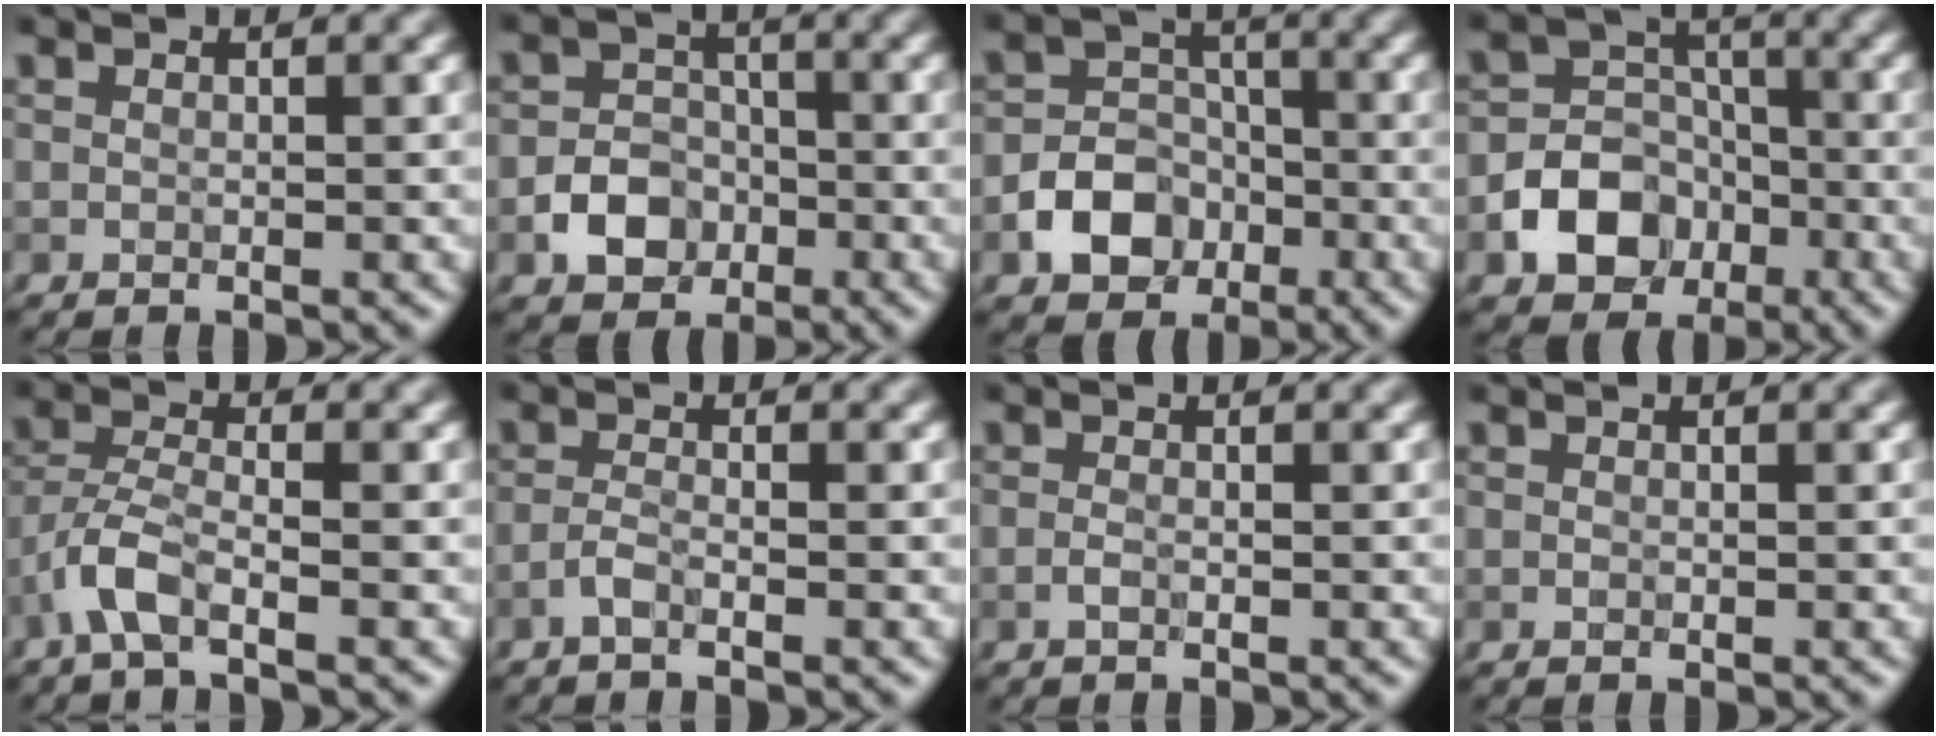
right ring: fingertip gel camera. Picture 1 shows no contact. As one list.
[{"total": 3.9, "force": [-1.5, 3.2, 1.7], "torque": [-0.024, 0.002, -0.027]}, {"total": 5.3, "force": [-2.2, 4.3, 2.4], "torque": [-0.020, 0.000, -0.053]}, {"total": 7.4, "force": [-3.1, 6.0, 2.9], "torque": [-0.027, -0.006, -0.078]}, {"total": 3.7, "force": [-2.2, 1.0, 2.8], "torque": [-0.061, 0.004, -0.056]}, {"total": 1.5, "force": [-1.0, 0.3, 1.1], "torque": [-0.021, 0.003, -0.026]}, {"total": 0.8, "force": [-0.4, 0.2, 0.7], "torque": [-0.015, -0.001, -0.010]}, {"total": 0.0}]